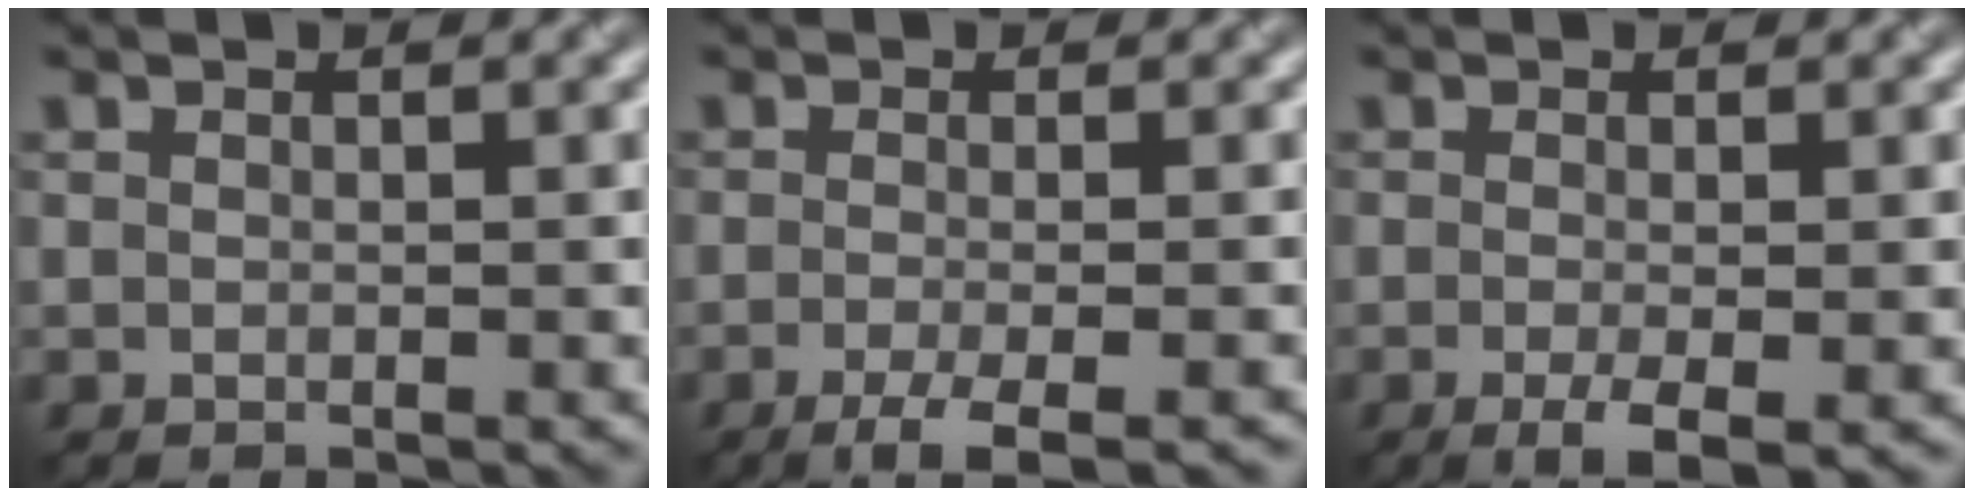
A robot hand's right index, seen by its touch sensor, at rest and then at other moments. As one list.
[{"total": 3.6, "force": [-2.1, 0.8, 2.8], "torque": [-0.044, -0.006, -0.044]}, {"total": 2.8, "force": [-1.1, 0.6, 2.5], "torque": [-0.049, -0.011, -0.019]}]